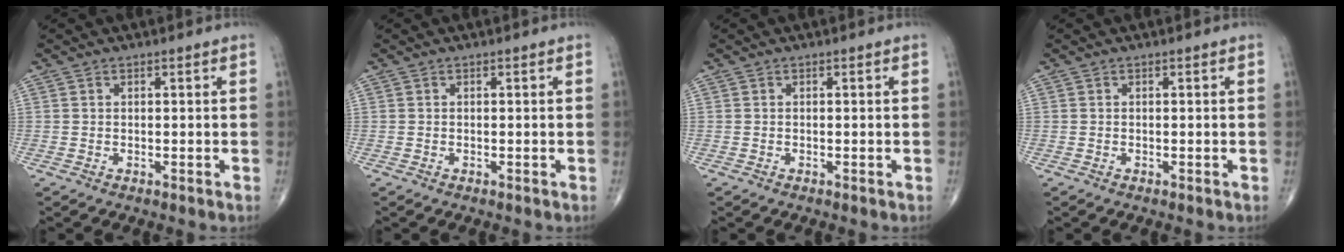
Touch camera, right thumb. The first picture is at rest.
{"total": 0.0}
{"total": 0.0}
{"total": 0.0}